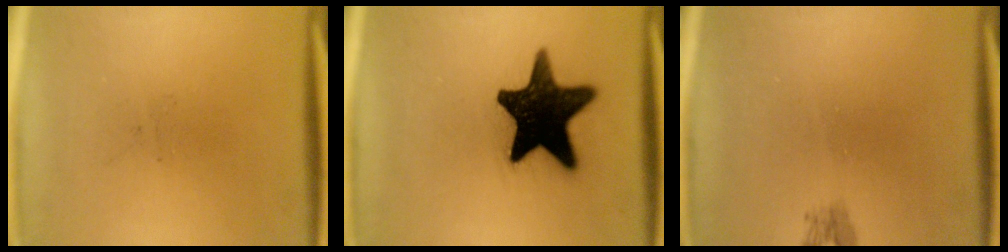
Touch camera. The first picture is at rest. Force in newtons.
{"total": 18.2}
{"total": 1.1}